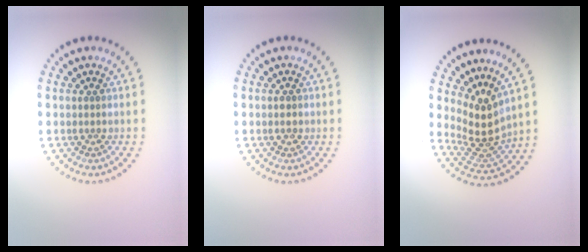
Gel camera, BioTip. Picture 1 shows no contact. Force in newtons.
{"total": 1.1, "press": 1.1, "slide": 0.1}
{"total": 3.8, "press": 2.9, "slide": 2.6}